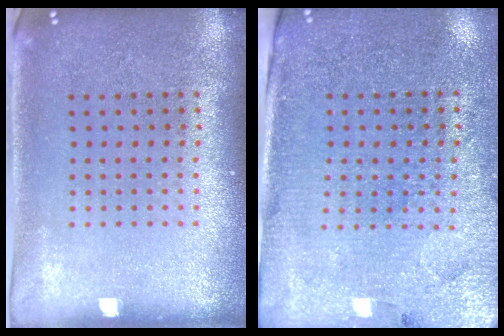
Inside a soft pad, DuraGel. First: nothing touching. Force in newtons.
{"total": 3.1, "press": 2.9, "slide": 0.9}